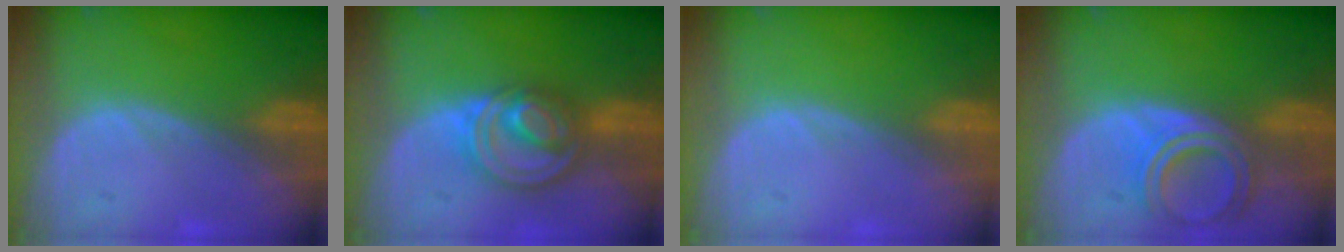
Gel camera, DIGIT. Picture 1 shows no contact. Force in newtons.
{"total": 8.0, "press": 6.9, "slide": 3.9}
{"total": 0.0}
{"total": 6.5, "press": 5.9, "slide": 2.8}